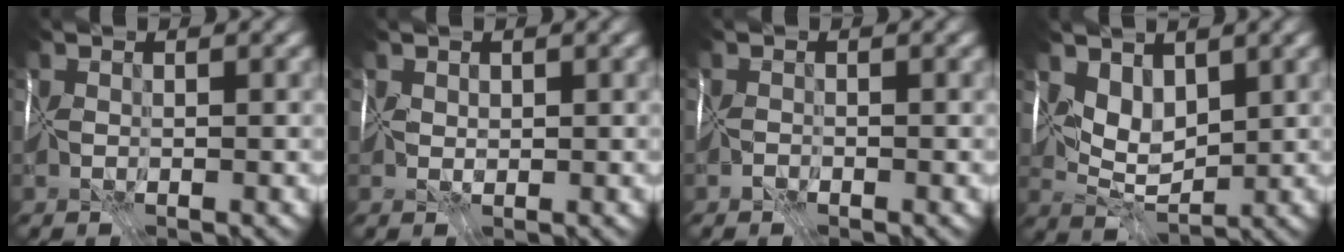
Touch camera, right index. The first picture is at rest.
{"total": 1.0, "force": [0.9, 0.5, 0.1], "torque": [0.005, 0.010, 0.021]}
{"total": 1.6, "force": [-1.6, 0.4, 0.0], "torque": [0.011, -0.003, -0.030]}
{"total": 1.9, "force": [1.8, 0.2, 0.5], "torque": [-0.005, -0.011, 0.033]}